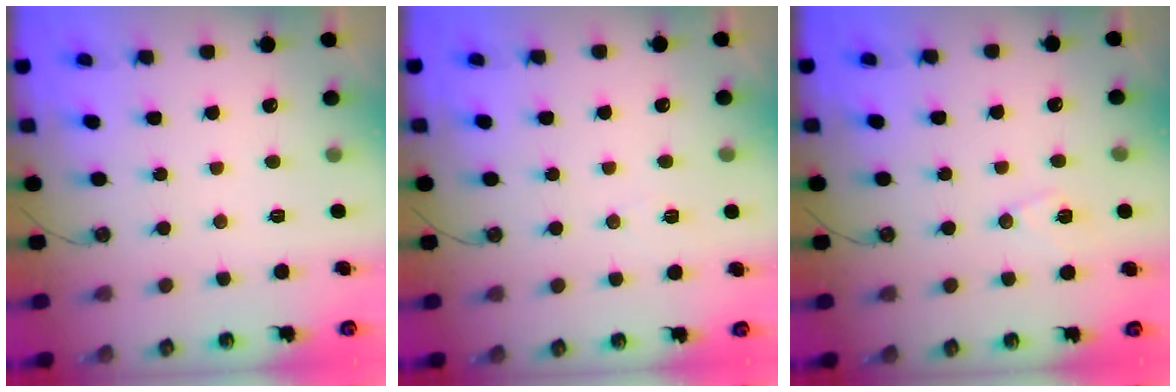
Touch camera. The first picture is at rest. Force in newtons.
{"total": 4.1, "press": 3.5, "slide": 2.1}
{"total": 6.7, "press": 6.4, "slide": 2.0}